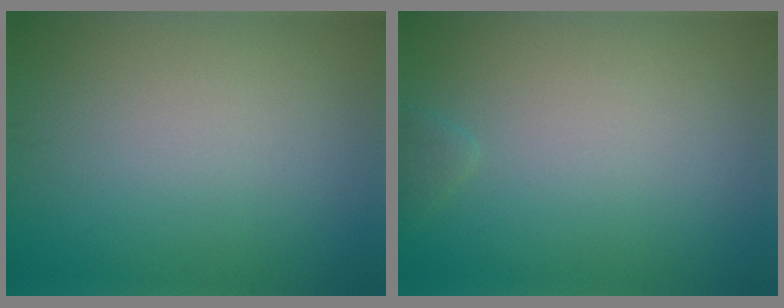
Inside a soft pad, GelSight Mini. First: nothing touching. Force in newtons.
{"total": 0.7, "press": 0.7, "slide": 0.1}